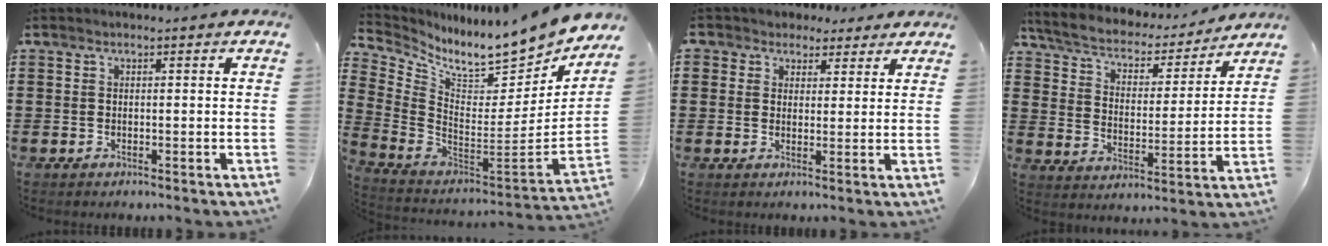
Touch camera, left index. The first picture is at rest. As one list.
[{"total": 8.1, "force": [7.2, 1.0, 3.5], "torque": [-0.090, -0.078, 0.118]}, {"total": 3.5, "force": [2.3, 2.6, 0.2], "torque": [-0.022, 0.010, 0.042]}, {"total": 4.6, "force": [4.2, 1.4, 1.4], "torque": [-0.052, -0.031, 0.066]}]